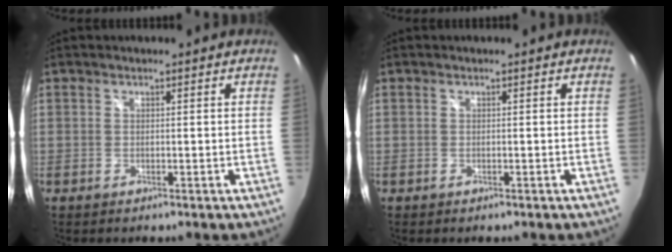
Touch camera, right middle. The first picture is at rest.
{"total": 0.0}